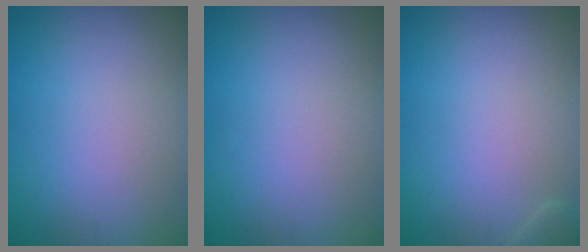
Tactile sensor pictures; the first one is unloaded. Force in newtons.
{"total": 0.0}
{"total": 0.7, "press": 0.7, "slide": 0.1}